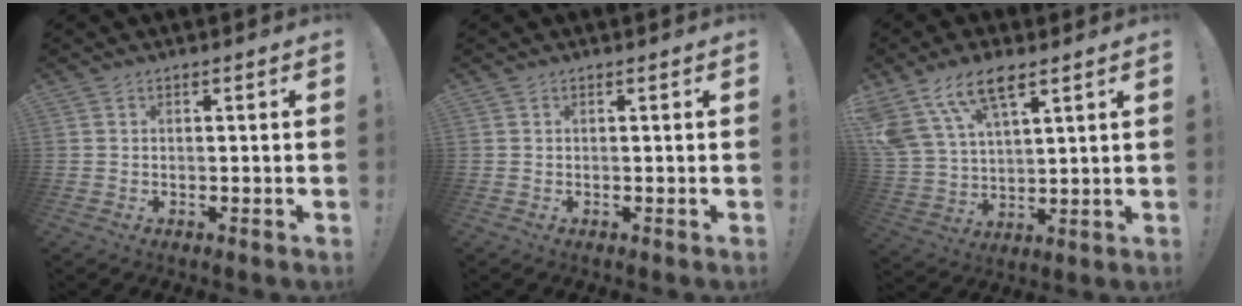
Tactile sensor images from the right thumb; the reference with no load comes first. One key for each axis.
{"total": 0.0}
{"total": 13.5, "fx": 8.8, "fy": 6.0, "fz": 8.3, "tx": -0.171, "ty": -0.038, "tz": 0.164}